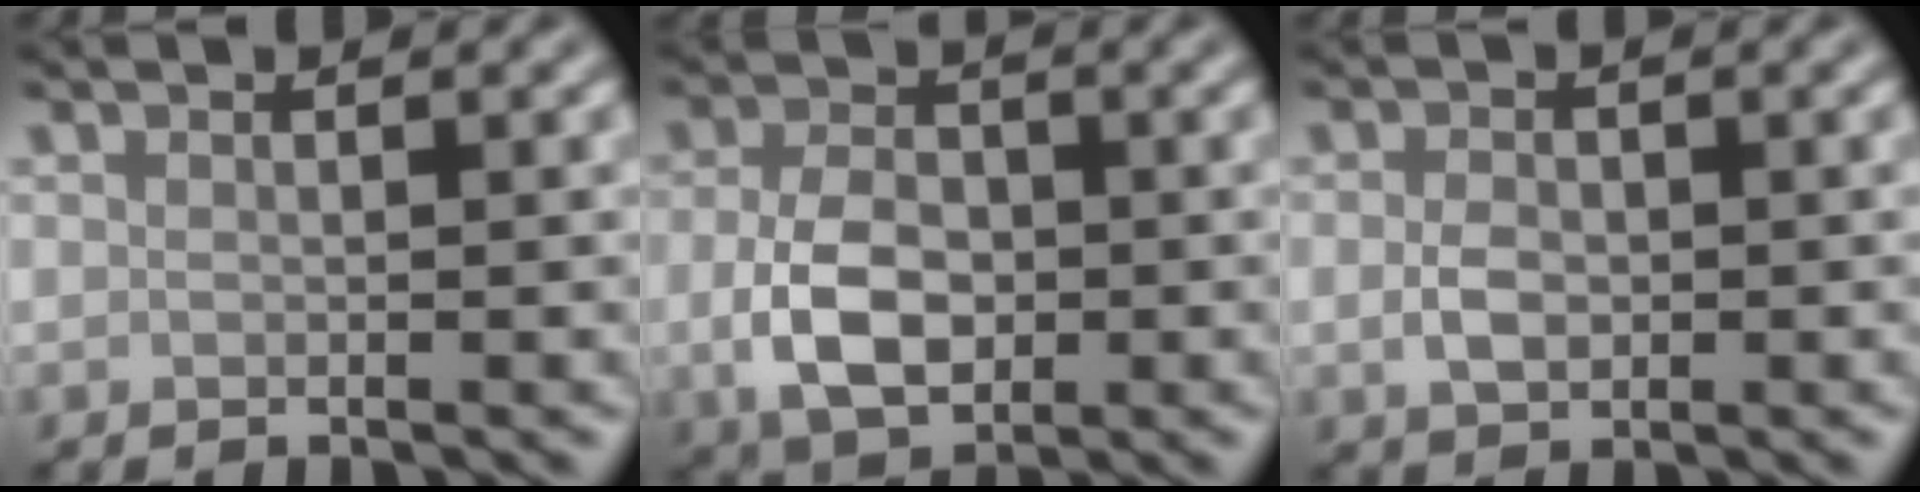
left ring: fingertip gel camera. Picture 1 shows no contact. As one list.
[{"total": 5.7, "force": [-0.8, 3.8, 4.1], "torque": [-0.091, -0.007, -0.016]}, {"total": 2.3, "force": [-0.3, 1.6, 1.6], "torque": [-0.033, -0.002, -0.006]}]